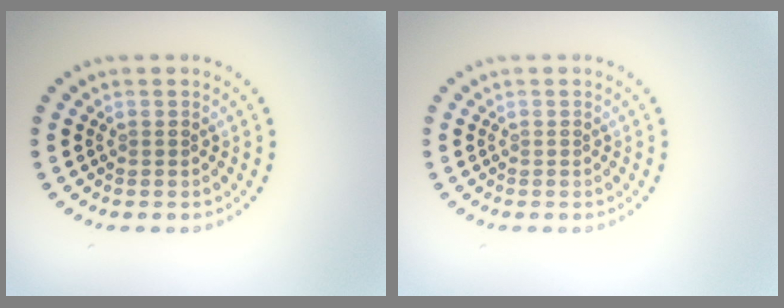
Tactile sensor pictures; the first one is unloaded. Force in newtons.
{"total": 0.0}